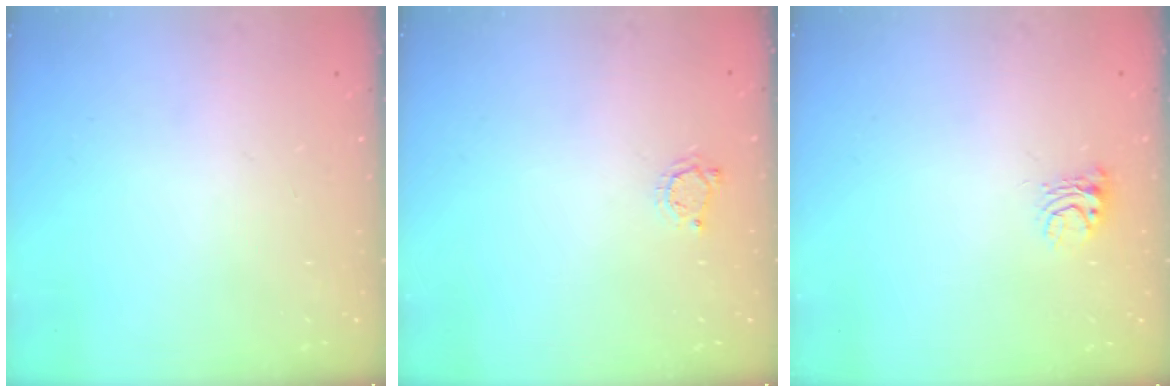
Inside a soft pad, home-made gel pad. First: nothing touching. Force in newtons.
{"total": 3.7, "press": 3.6, "slide": 0.5}
{"total": 5.3, "press": 5.3, "slide": 0.3}